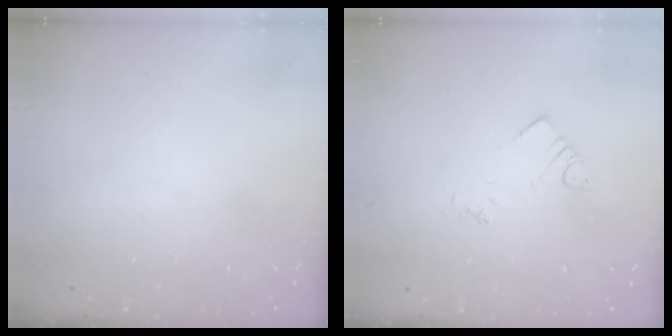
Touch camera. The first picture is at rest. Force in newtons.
{"total": 3.2, "press": 3.1, "slide": 0.5}